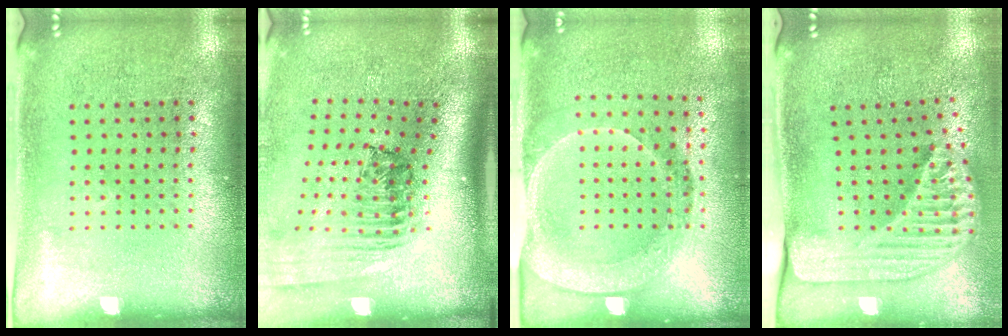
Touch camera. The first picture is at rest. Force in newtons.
{"total": 2.4, "press": 1.6, "slide": 1.7}
{"total": 1.8, "press": 1.5, "slide": 1.0}
{"total": 2.4, "press": 1.7, "slide": 1.7}